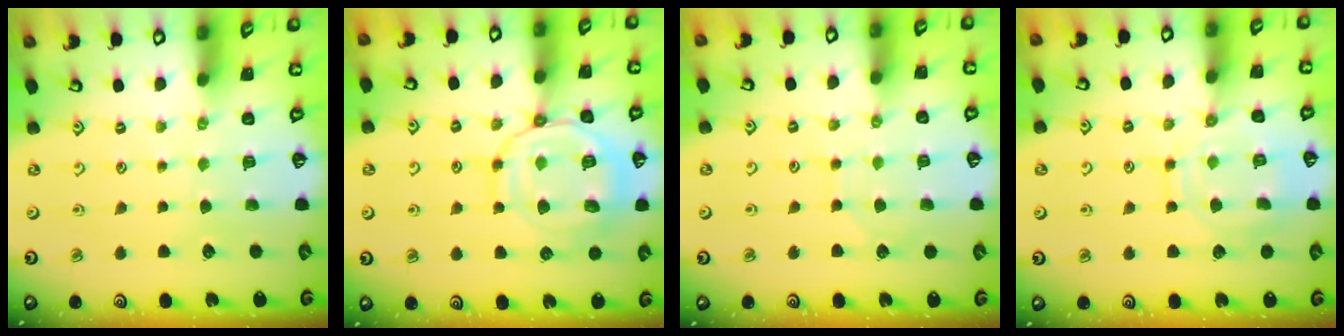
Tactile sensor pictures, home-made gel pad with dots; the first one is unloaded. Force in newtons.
{"total": 14.2, "press": 14.2, "slide": 1.3}
{"total": 5.4, "press": 5.4, "slide": 0.6}
{"total": 11.8, "press": 11.7, "slide": 1.0}